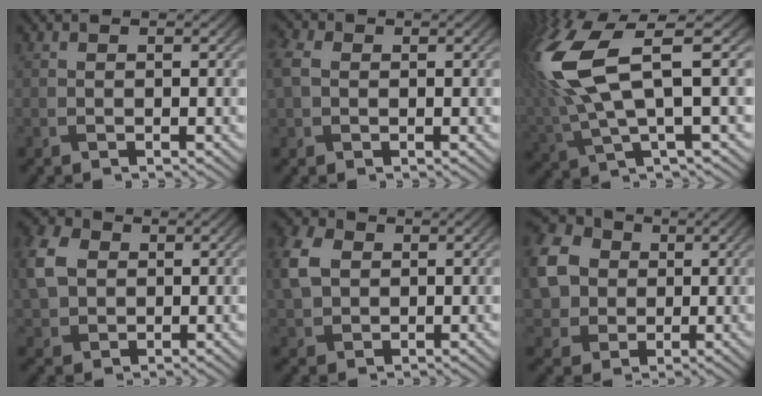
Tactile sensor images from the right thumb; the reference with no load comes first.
{"total": 4.8, "force": [0.4, 3.7, 2.9], "torque": [-0.103, 0.008, 0.005]}
{"total": 12.9, "force": [3.0, 4.2, 11.8], "torque": [-0.284, 0.011, 0.062]}
{"total": 7.1, "force": [1.2, 5.6, 4.1], "torque": [-0.127, 0.010, 0.019]}
{"total": 6.5, "force": [1.3, 5.0, 3.8], "torque": [-0.120, 0.010, 0.022]}
{"total": 10.3, "force": [1.3, 8.9, 5.1], "torque": [-0.163, -0.006, 0.023]}